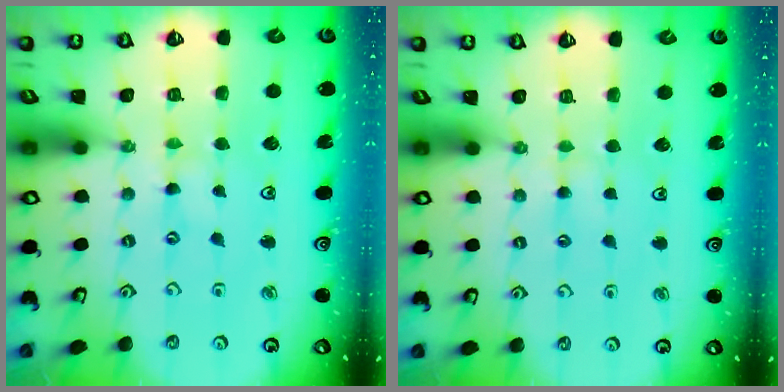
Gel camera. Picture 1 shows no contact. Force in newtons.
{"total": 2.2, "press": 2.2, "slide": 0.4}